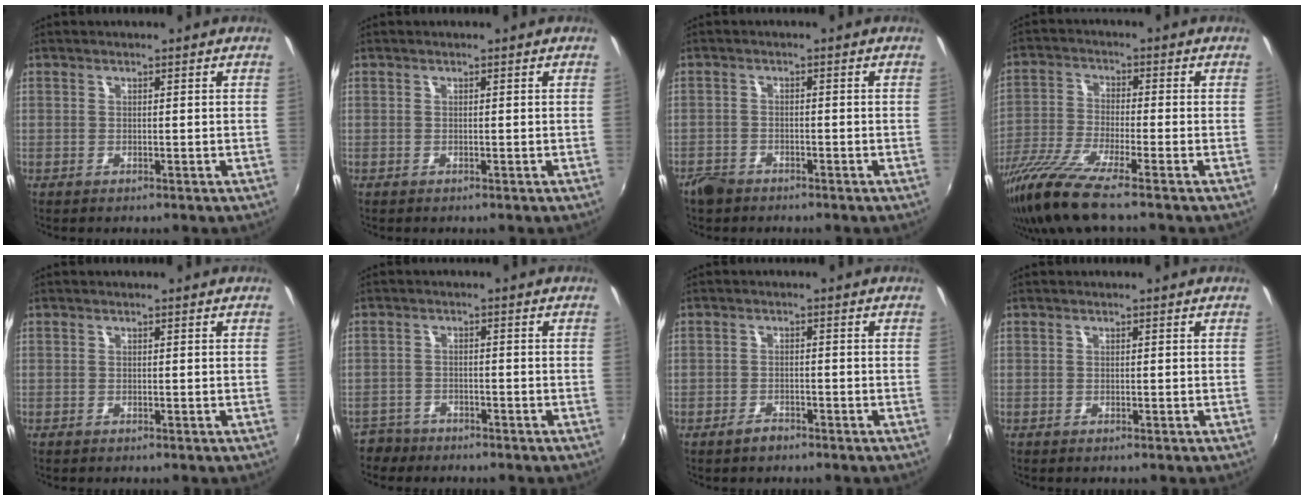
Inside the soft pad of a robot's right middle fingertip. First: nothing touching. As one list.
[{"total": 0.0}, {"total": 3.3, "force": [-2.7, 1.7, 0.9], "torque": [-0.029, -0.002, -0.053]}, {"total": 11.4, "force": [-8.7, 0.5, 7.5], "torque": [-0.165, -0.035, -0.168]}, {"total": 0.0}, {"total": 4.7, "force": [-4.0, 2.6, 0.3], "torque": [-0.023, 0.002, -0.075]}, {"total": 2.2, "force": [-1.8, 1.1, 0.6], "torque": [-0.015, 0.001, -0.028]}, {"total": 0.0}]